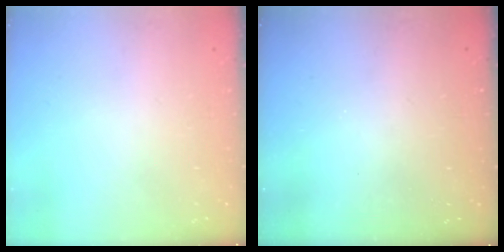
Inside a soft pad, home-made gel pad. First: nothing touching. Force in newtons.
{"total": 2.8, "press": 2.8, "slide": 0.3}